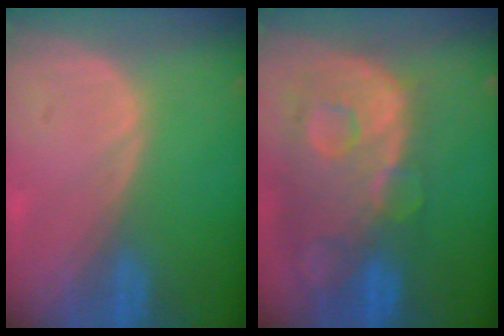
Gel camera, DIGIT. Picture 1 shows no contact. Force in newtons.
{"total": 13.4, "press": 11.0, "slide": 7.6}